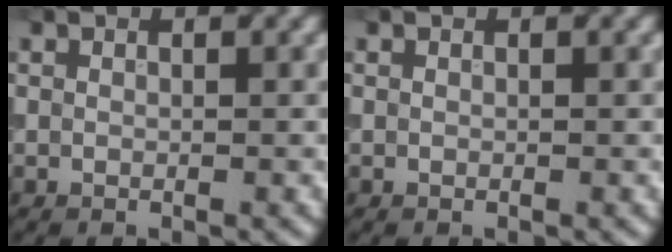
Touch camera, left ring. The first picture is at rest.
{"total": 0.0}